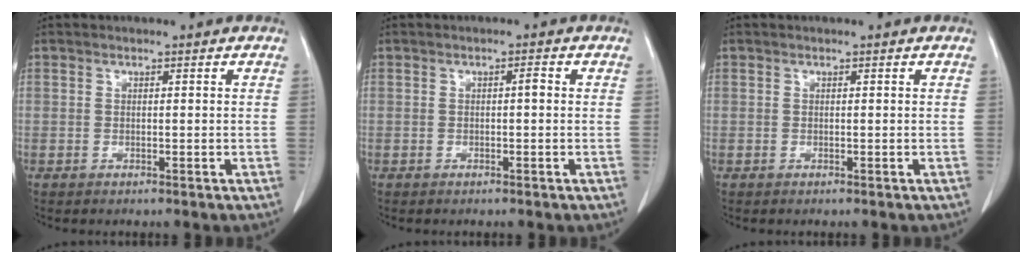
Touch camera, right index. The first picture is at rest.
{"total": 0.9, "force": [0.0, 0.1, 0.9], "torque": [-0.015, 0.002, 0.000]}
{"total": 0.0}